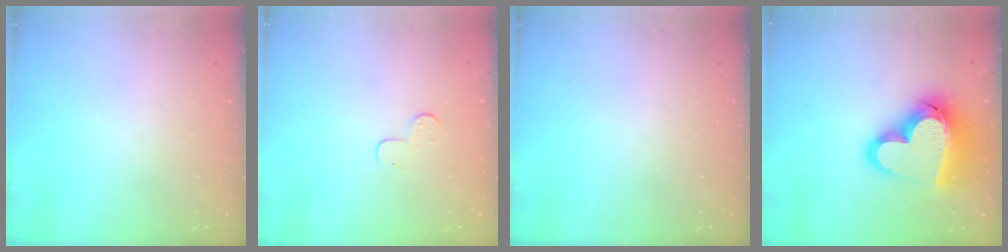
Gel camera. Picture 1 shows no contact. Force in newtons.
{"total": 4.3, "press": 4.3, "slide": 0.4}
{"total": 0.0}
{"total": 23.0, "press": 22.9, "slide": 2.3}